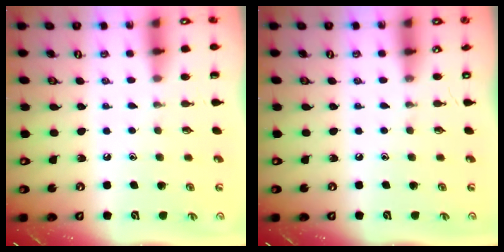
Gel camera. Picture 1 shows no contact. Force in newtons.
{"total": 0.0}